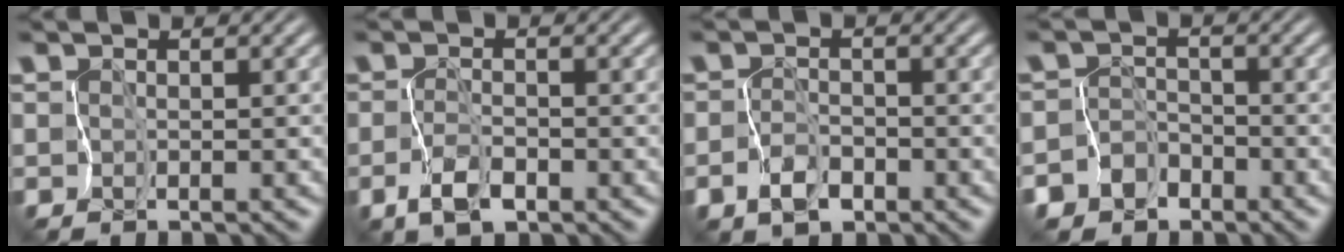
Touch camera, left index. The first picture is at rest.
{"total": 1.9, "force": [-0.9, 0.9, 1.4], "torque": [-0.027, 0.005, -0.019]}
{"total": 2.1, "force": [-1.0, 1.4, 1.1], "torque": [-0.023, 0.003, -0.022]}
{"total": 6.0, "force": [-4.2, 4.3, -0.3], "torque": [0.027, -0.007, -0.079]}